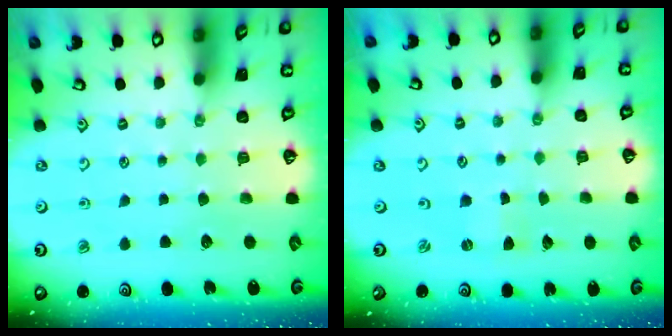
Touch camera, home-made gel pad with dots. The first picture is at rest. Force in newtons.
{"total": 0.0}